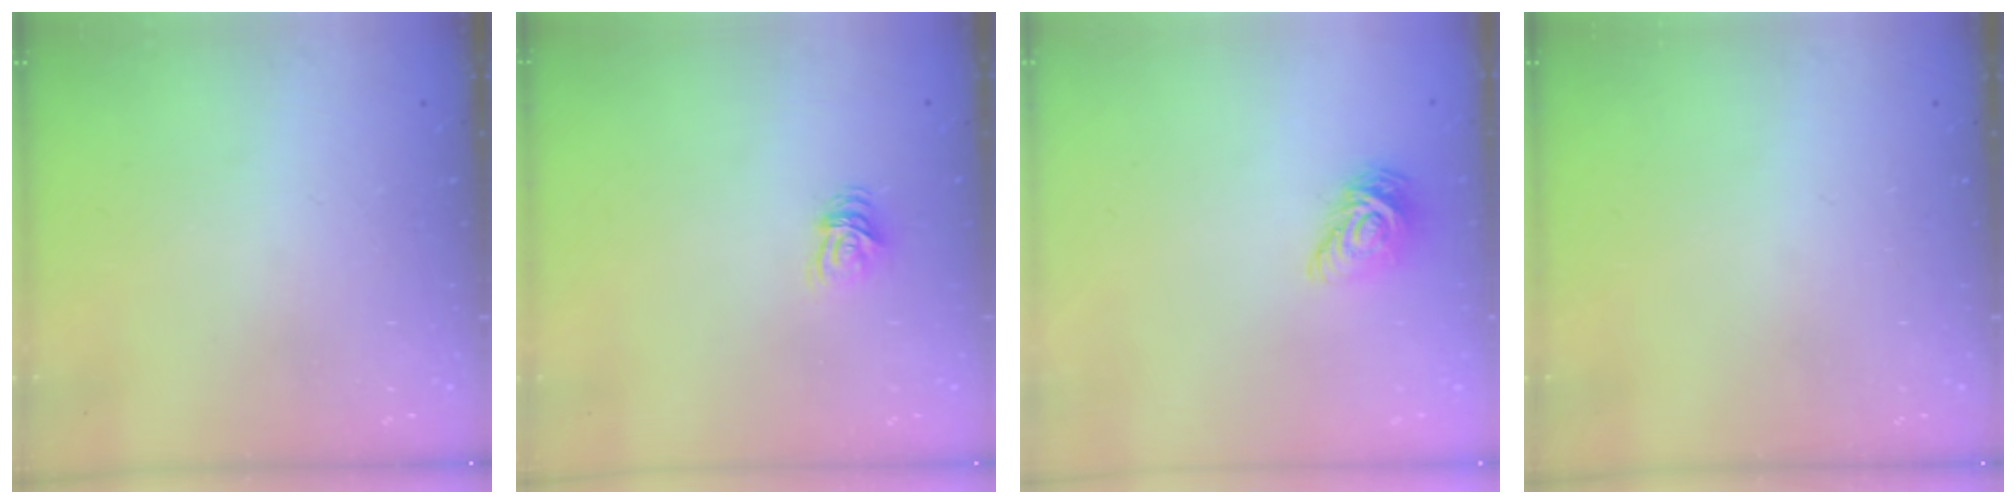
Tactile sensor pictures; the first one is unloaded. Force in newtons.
{"total": 5.5, "press": 5.4, "slide": 0.6}
{"total": 10.1, "press": 10.1, "slide": 0.6}
{"total": 0.0}